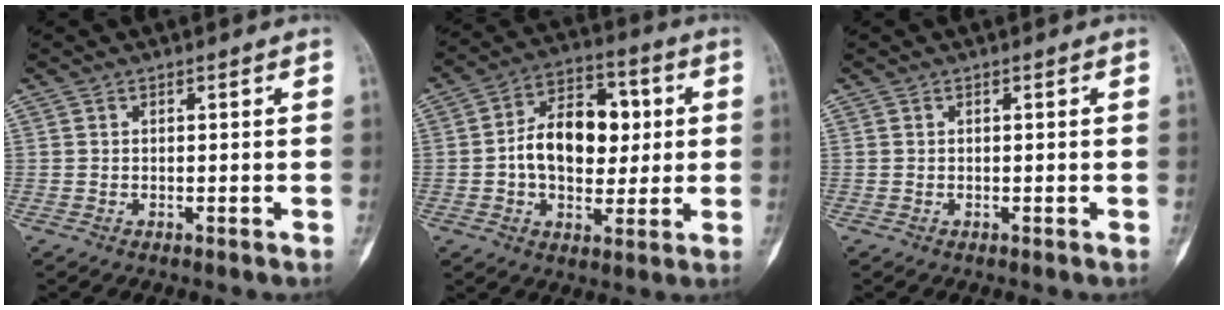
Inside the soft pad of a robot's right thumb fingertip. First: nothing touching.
{"total": 15.1, "force": [0.7, 10.1, 11.2], "torque": [-0.133, 0.025, 0.008]}
{"total": 0.0}